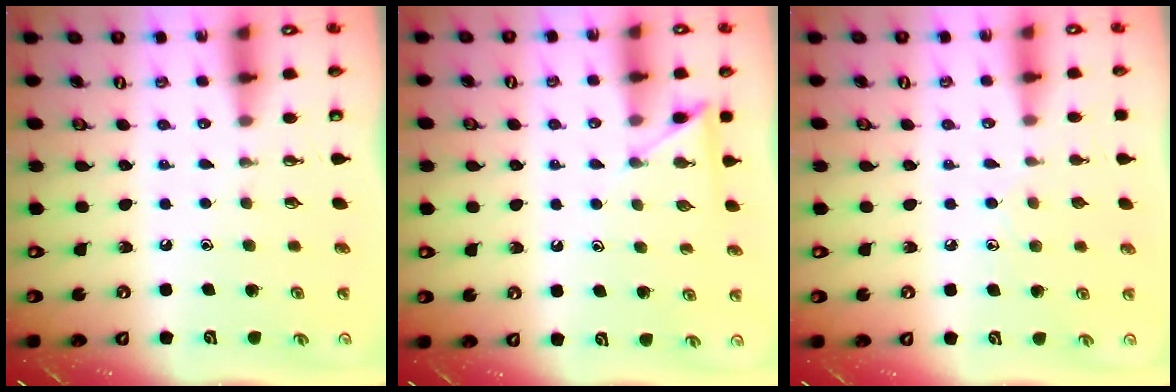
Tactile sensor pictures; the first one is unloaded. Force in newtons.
{"total": 5.9, "press": 5.8, "slide": 0.7}
{"total": 6.4, "press": 6.4, "slide": 0.6}